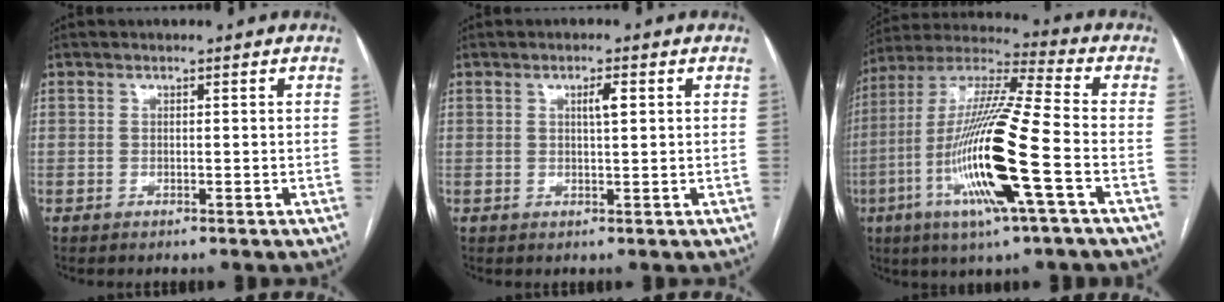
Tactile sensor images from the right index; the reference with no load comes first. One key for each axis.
{"total": 2.1, "fx": 0.7, "fy": 0.3, "fz": 2.0, "tx": -0.034, "ty": 0.002, "tz": 0.012}
{"total": 19.5, "fx": -5.8, "fy": 0.3, "fz": 18.6, "tx": -0.384, "ty": -0.018, "tz": -0.116}